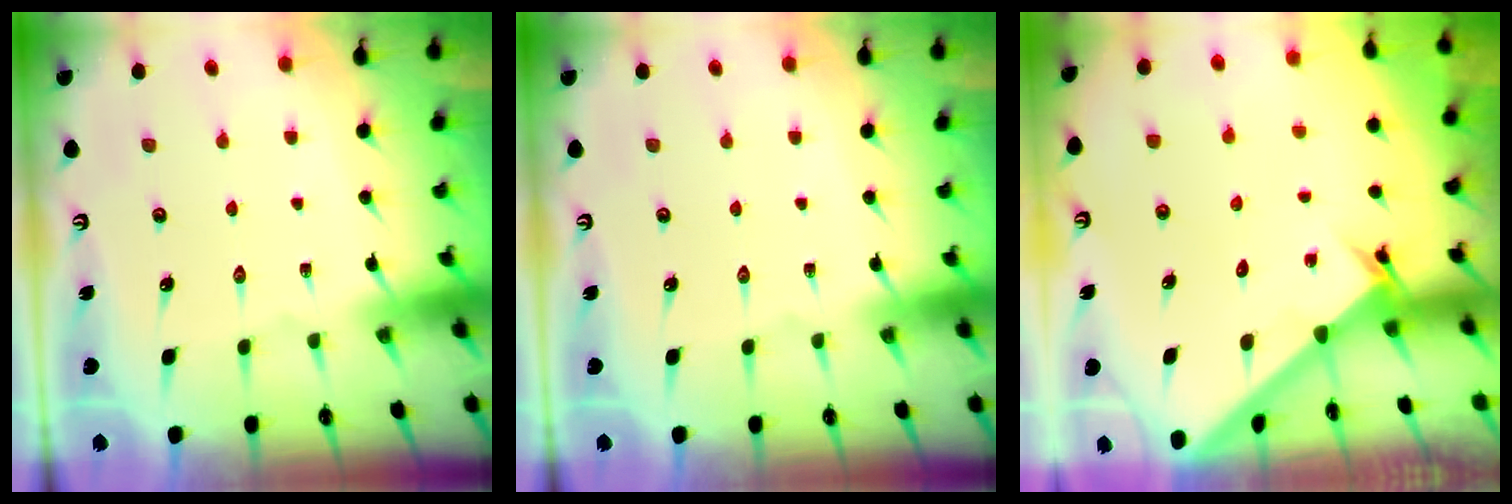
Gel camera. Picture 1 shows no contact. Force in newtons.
{"total": 0.0}
{"total": 2.1, "press": 2.1, "slide": 0.2}